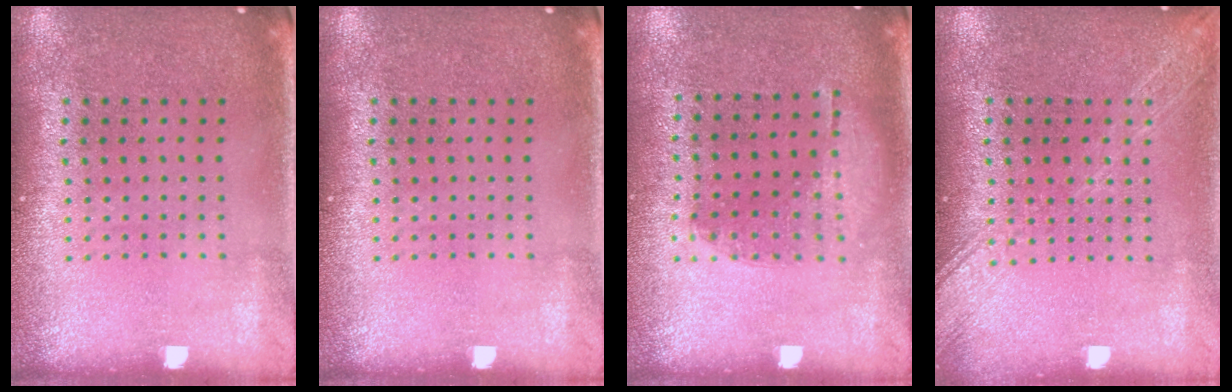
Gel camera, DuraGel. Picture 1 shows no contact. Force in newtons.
{"total": 0.0}
{"total": 1.1, "press": 0.8, "slide": 0.7}
{"total": 3.0, "press": 3.0, "slide": 0.5}